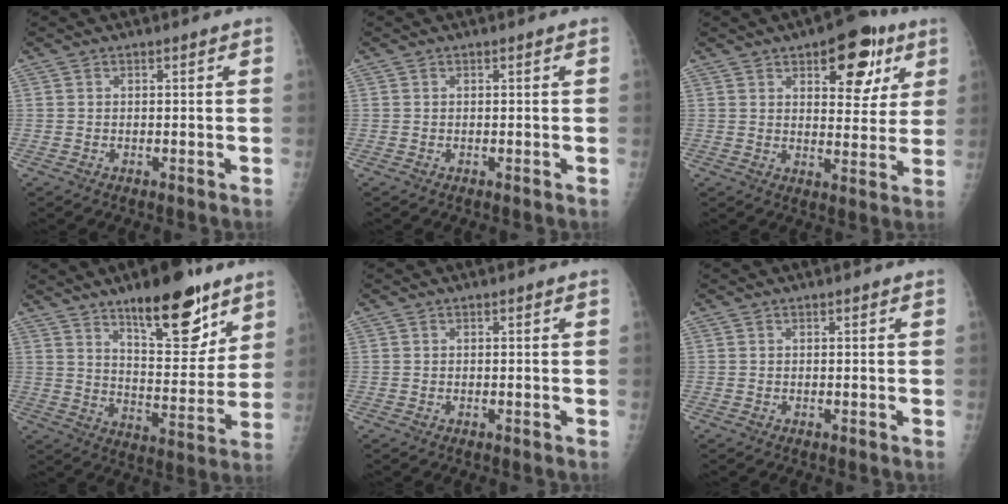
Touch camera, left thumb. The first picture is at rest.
{"total": 0.0}
{"total": 12.6, "force": [6.3, 6.2, 9.0], "torque": [-0.073, -0.021, 0.081]}
{"total": 17.2, "force": [11.2, 6.3, 11.5], "torque": [-0.121, -0.076, 0.178]}
{"total": 0.0}
{"total": 0.0}